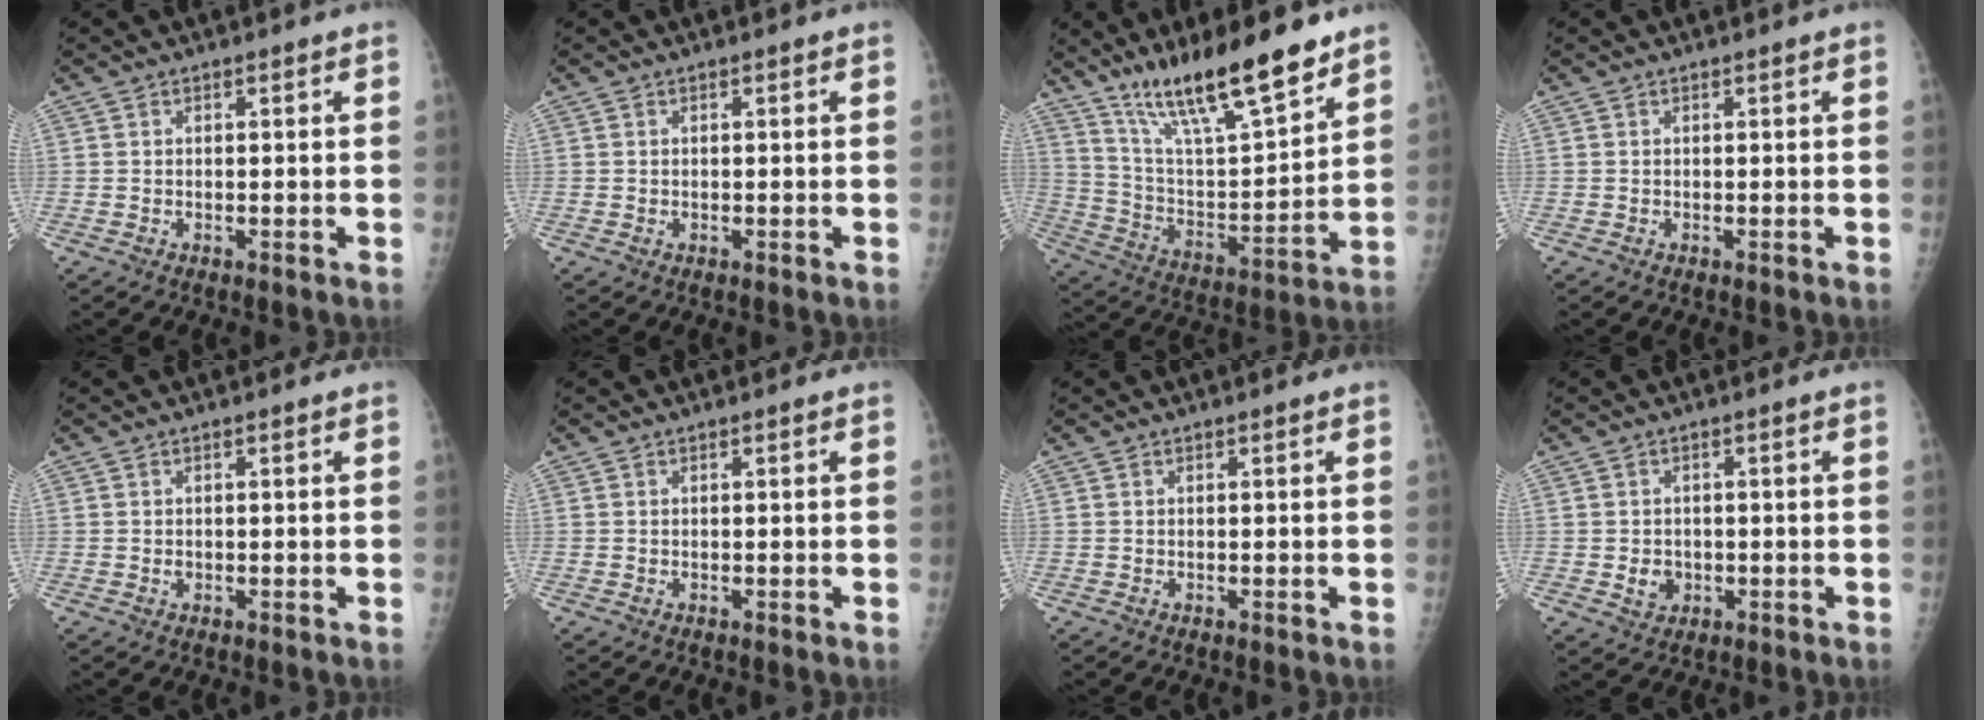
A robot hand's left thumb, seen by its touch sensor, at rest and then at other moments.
{"total": 0.0}
{"total": 20.7, "force": [15.0, 4.4, 13.5], "torque": [-0.206, -0.074, 0.267]}
{"total": 0.0}
{"total": 0.7, "force": [-0.1, 0.6, 0.4], "torque": [-0.004, 0.001, -0.002]}
{"total": 0.0}
{"total": 0.0}
{"total": 3.3, "force": [-0.6, 2.8, 1.6], "torque": [-0.014, 0.002, -0.003]}